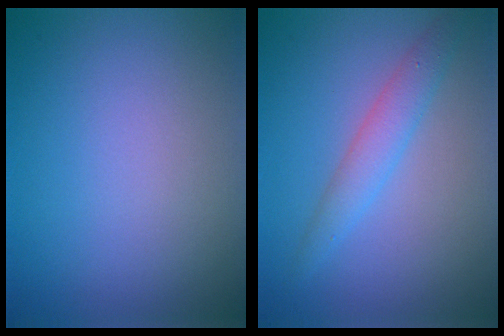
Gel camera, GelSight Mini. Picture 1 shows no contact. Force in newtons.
{"total": 2.5, "press": 2.5, "slide": 0.0}